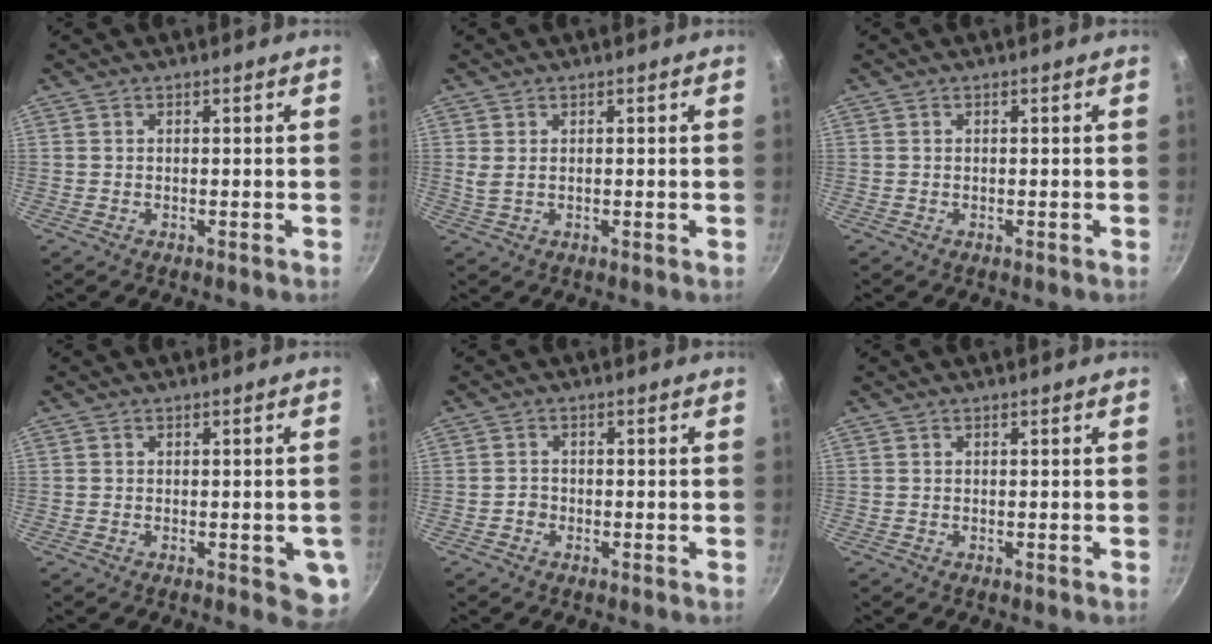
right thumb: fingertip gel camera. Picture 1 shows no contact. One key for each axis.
{"total": 1.7, "fx": 0.4, "fy": 0.7, "fz": 1.5, "tx": -0.026, "ty": -0.003, "tz": 0.009}
{"total": 0.0}
{"total": 5.7, "fx": -1.5, "fy": 2.3, "fz": 4.9, "tx": -0.035, "ty": 0.001, "tz": -0.017}
{"total": 1.4, "fx": -0.7, "fy": 1.2, "fz": 0.3, "tx": 0.003, "ty": 0.006, "tz": -0.013}
{"total": 0.0}